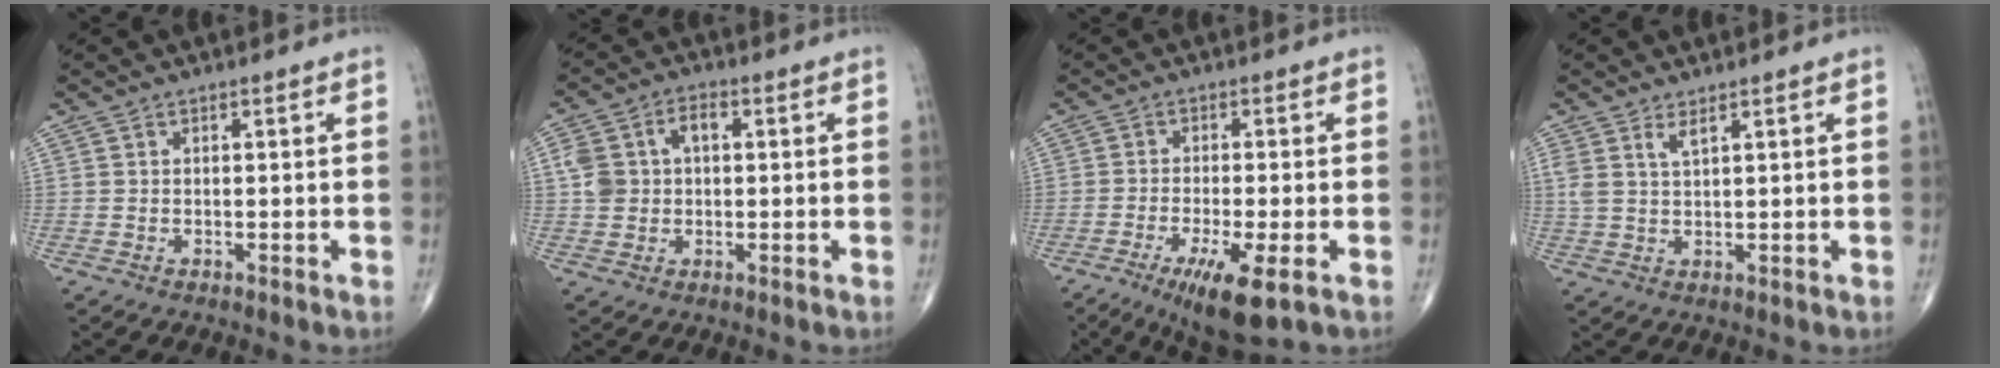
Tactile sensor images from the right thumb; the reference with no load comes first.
{"total": 7.3, "force": [1.0, 5.2, 4.9], "torque": [-0.087, 0.023, 0.018]}
{"total": 9.2, "force": [-4.3, 1.8, 8.0], "torque": [-0.141, -0.013, -0.067]}
{"total": 2.7, "force": [1.7, 0.7, 2.0], "torque": [-0.045, -0.007, 0.040]}